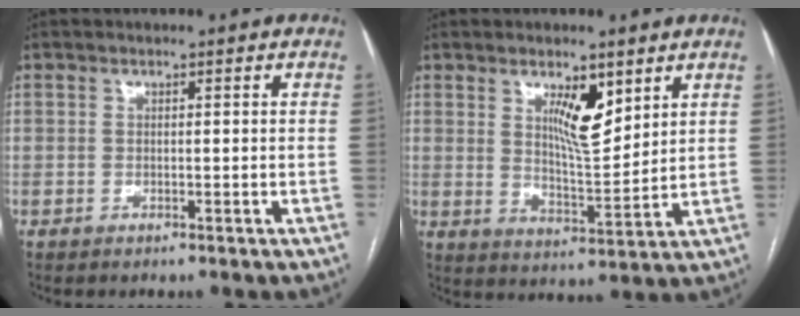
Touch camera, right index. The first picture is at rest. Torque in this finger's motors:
{"motor_torque": [0.17, 0.17, 0.16, 0.06]}